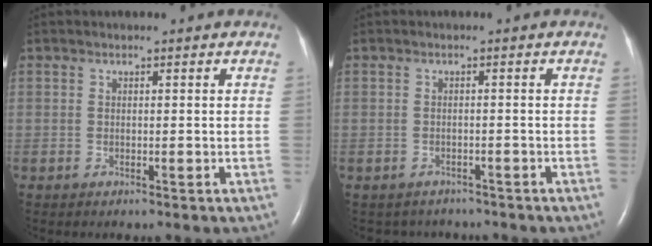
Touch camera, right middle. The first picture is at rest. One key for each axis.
{"total": 3.6, "fx": -3.2, "fy": 1.6, "fz": -0.3, "tx": -0.002, "ty": 0.004, "tz": -0.042}